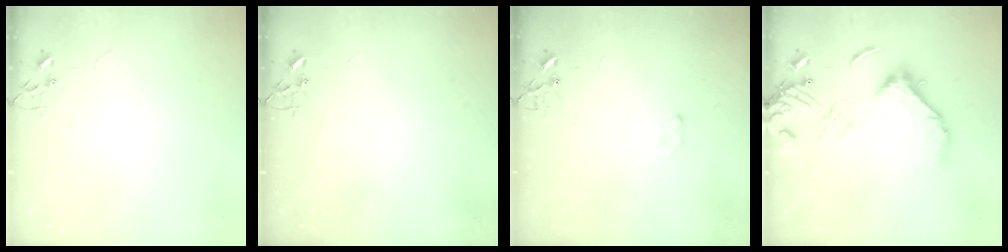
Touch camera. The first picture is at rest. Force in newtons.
{"total": 0.0}
{"total": 2.9, "press": 2.9, "slide": 0.4}
{"total": 15.8, "press": 15.7, "slide": 2.2}